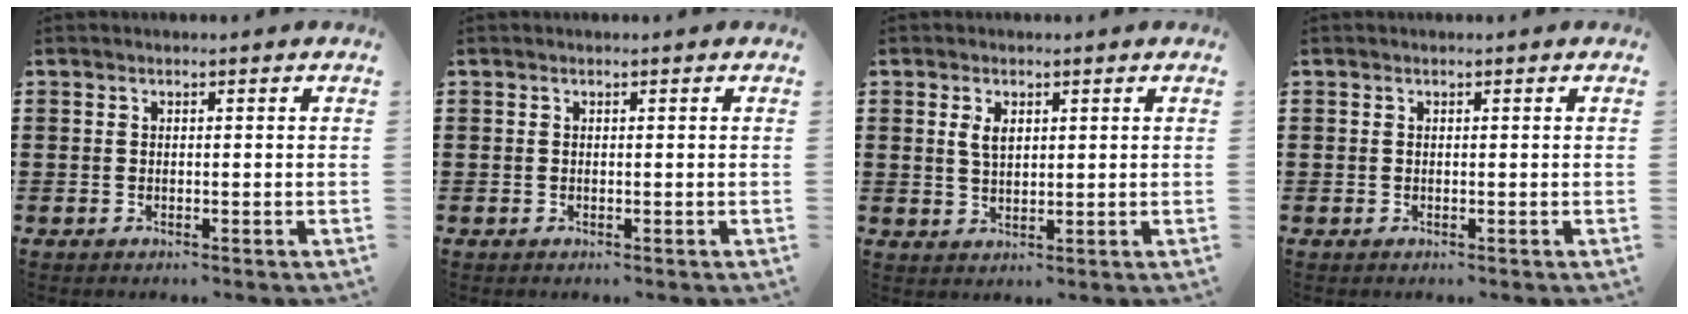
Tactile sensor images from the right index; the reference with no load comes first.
{"total": 0.0}
{"total": 2.8, "force": [1.0, 1.4, 2.1], "torque": [-0.046, 0.005, 0.018]}
{"total": 0.0}